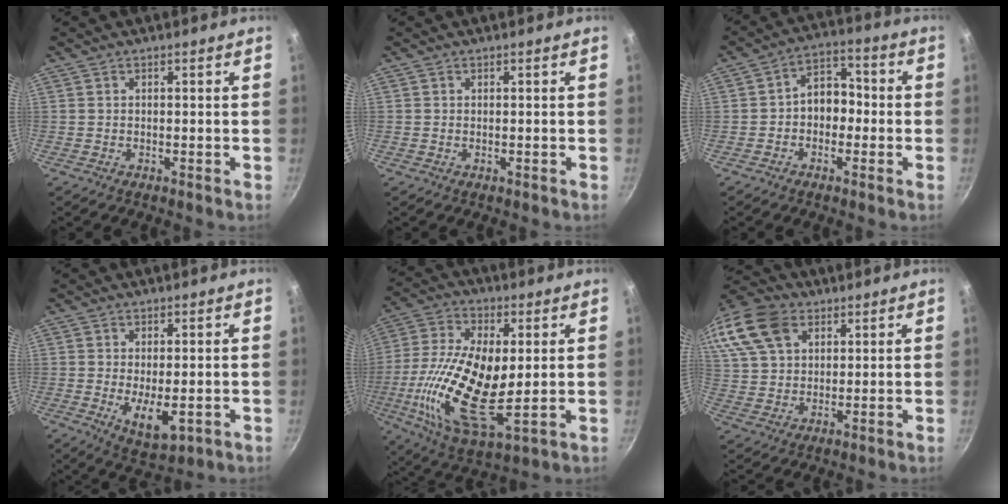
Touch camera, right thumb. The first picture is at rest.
{"total": 0.0}
{"total": 7.2, "force": [-1.2, 5.4, 4.6], "torque": [-0.024, 0.031, -0.032]}
{"total": 7.0, "force": [-1.0, 3.2, 6.2], "torque": [-0.097, -0.016, -0.001]}
{"total": 20.2, "force": [-0.2, 9.0, 18.0], "torque": [-0.360, -0.014, -0.010]}
{"total": 19.9, "force": [9.6, 13.6, 10.9], "torque": [-0.246, 0.024, 0.181]}